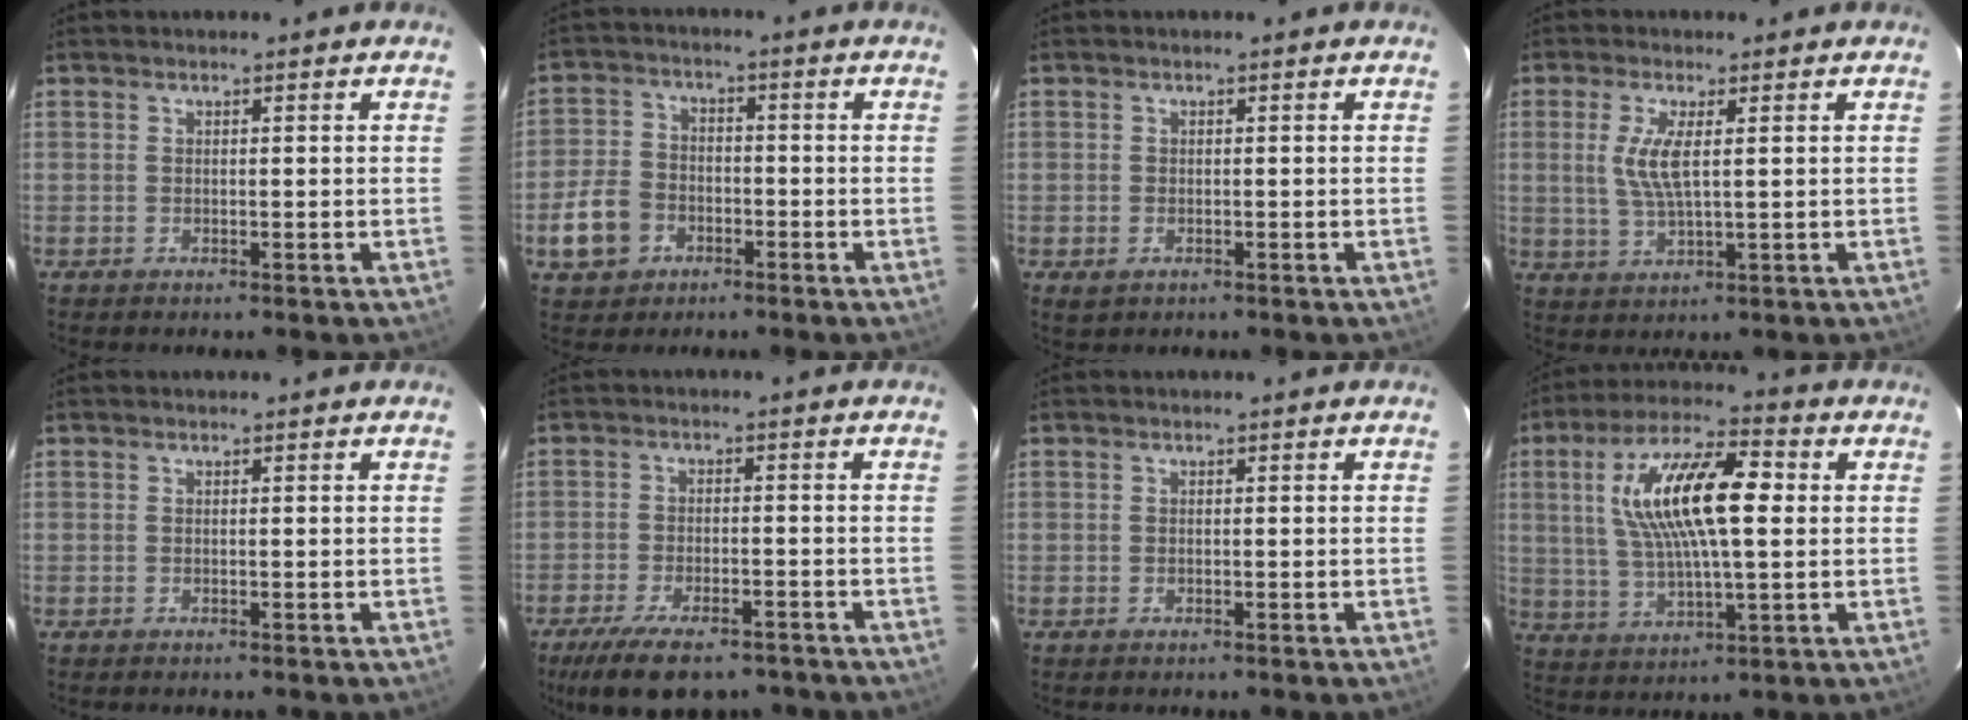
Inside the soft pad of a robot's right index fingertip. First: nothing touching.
{"total": 8.4, "force": [-3.7, 6.5, 3.8], "torque": [-0.101, 0.015, -0.064]}
{"total": 1.8, "force": [-0.7, 1.4, 0.9], "torque": [-0.014, -0.004, -0.012]}
{"total": 7.1, "force": [1.2, 2.1, 6.7], "torque": [-0.144, -0.001, 0.026]}
{"total": 0.0}
{"total": 14.0, "force": [-10.3, 5.4, 7.8], "torque": [-0.167, -0.026, -0.159]}
{"total": 0.0}
{"total": 16.6, "force": [3.1, 5.2, 15.5], "torque": [-0.293, 0.020, 0.057]}